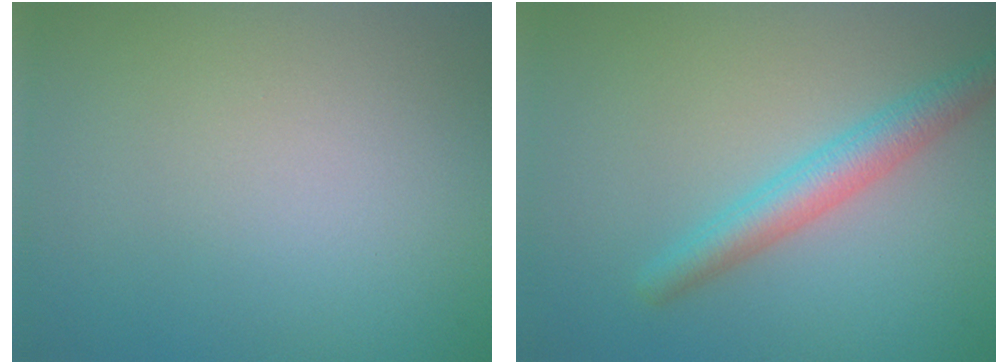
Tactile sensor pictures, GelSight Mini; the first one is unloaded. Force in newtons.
{"total": 3.1, "press": 3.1, "slide": 0.1}